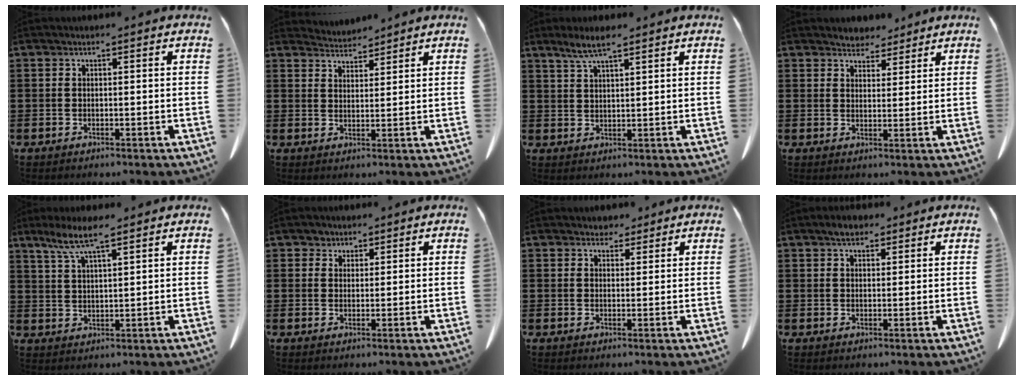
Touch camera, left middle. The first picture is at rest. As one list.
[{"total": 3.4, "force": [3.4, 0.4, 0.0], "torque": [-0.010, -0.012, 0.063]}, {"total": 4.4, "force": [3.0, 0.6, 3.1], "torque": [-0.067, 0.002, 0.053]}, {"total": 3.8, "force": [3.5, 1.4, -0.2], "torque": [-0.009, -0.006, 0.067]}, {"total": 6.4, "force": [4.4, 0.8, 4.6], "torque": [-0.099, -0.004, 0.078]}, {"total": 2.0, "force": [1.4, 1.4, 0.2], "torque": [-0.003, 0.003, 0.026]}, {"total": 2.5, "force": [2.2, 1.1, 0.3], "torque": [-0.003, 0.002, 0.040]}, {"total": 2.5, "force": [1.9, 1.2, 1.0], "torque": [-0.009, 0.001, 0.033]}]